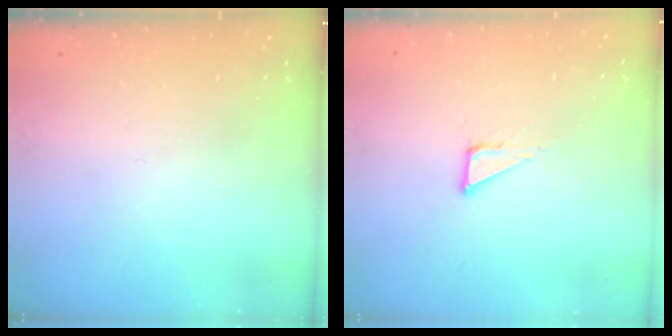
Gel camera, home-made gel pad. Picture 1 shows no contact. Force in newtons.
{"total": 1.9, "press": 1.9, "slide": 0.1}